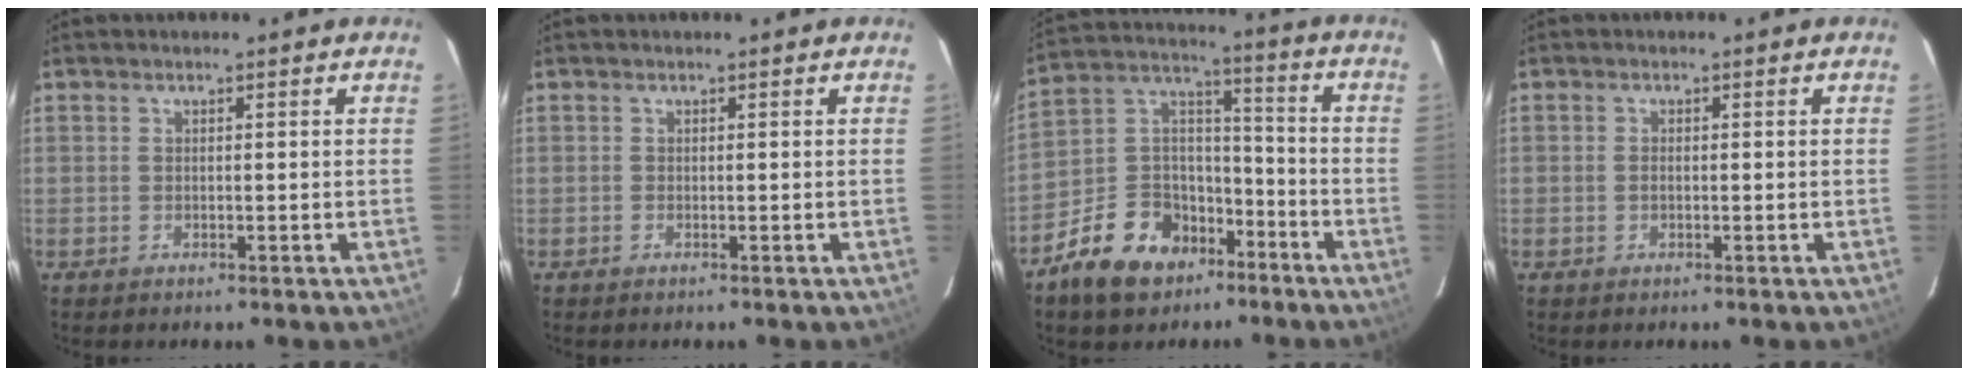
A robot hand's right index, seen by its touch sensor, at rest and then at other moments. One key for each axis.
{"total": 0.0}
{"total": 15.4, "fx": -9.3, "fy": 10.0, "fz": 7.2, "tx": -0.163, "ty": 0.049, "tz": -0.143}
{"total": 1.0, "fx": -0.2, "fy": 0.7, "fz": 0.7, "tx": -0.014, "ty": 0.001, "tz": -0.005}